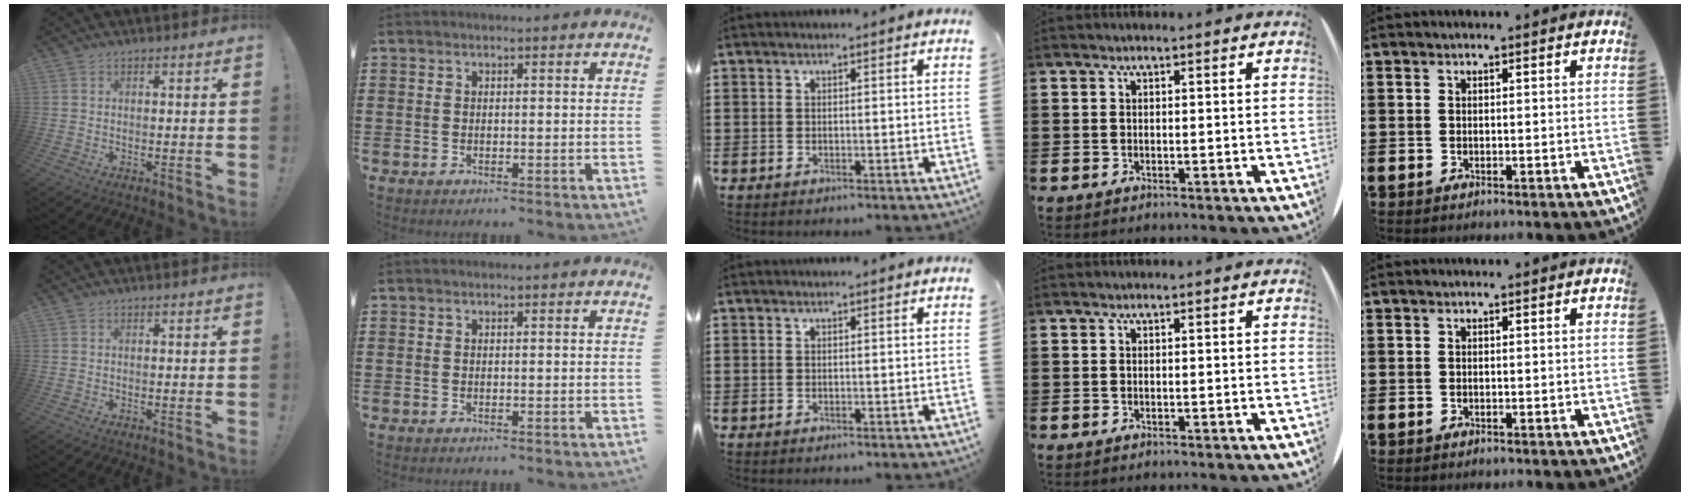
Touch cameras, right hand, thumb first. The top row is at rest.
{}